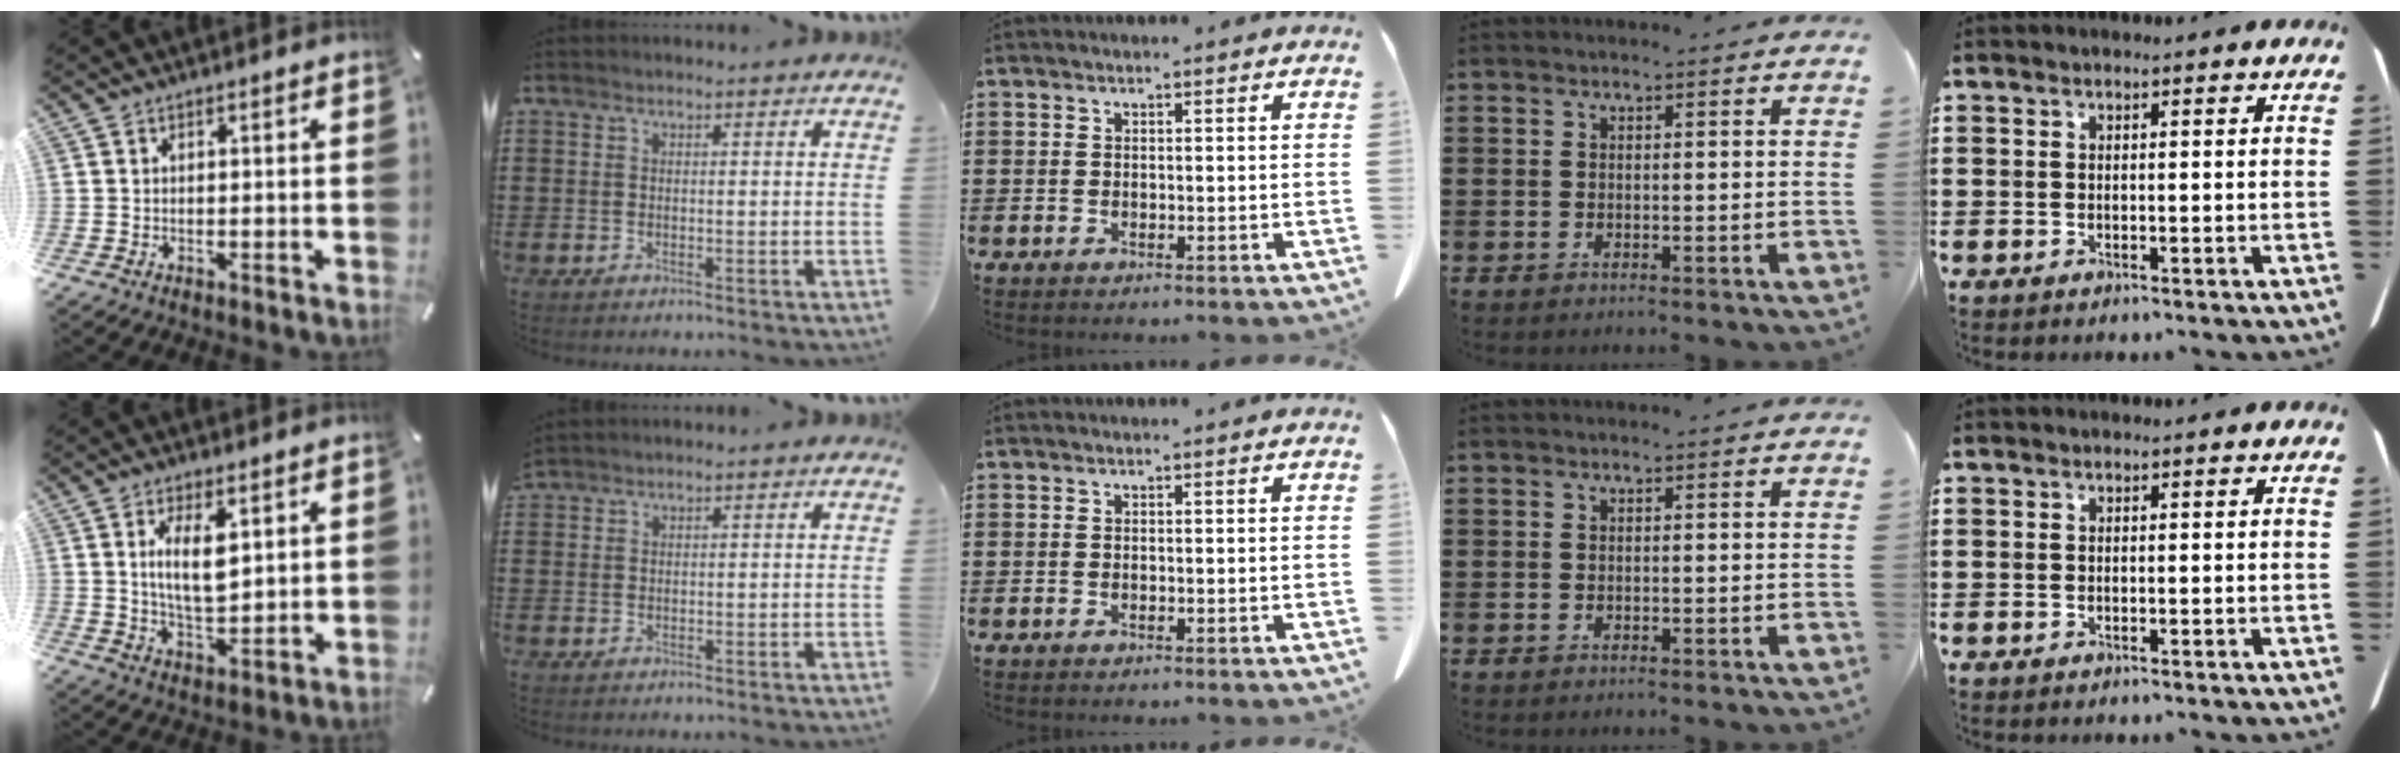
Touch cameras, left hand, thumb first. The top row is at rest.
{"thumb": {"total": 9.2, "force": [3.0, 4.3, 7.6], "torque": [-0.145, -0.008, 0.045]}, "index": {"total": 1.0, "force": [1.0, 0.1, -0.1], "torque": [0.000, -0.001, 0.019]}}